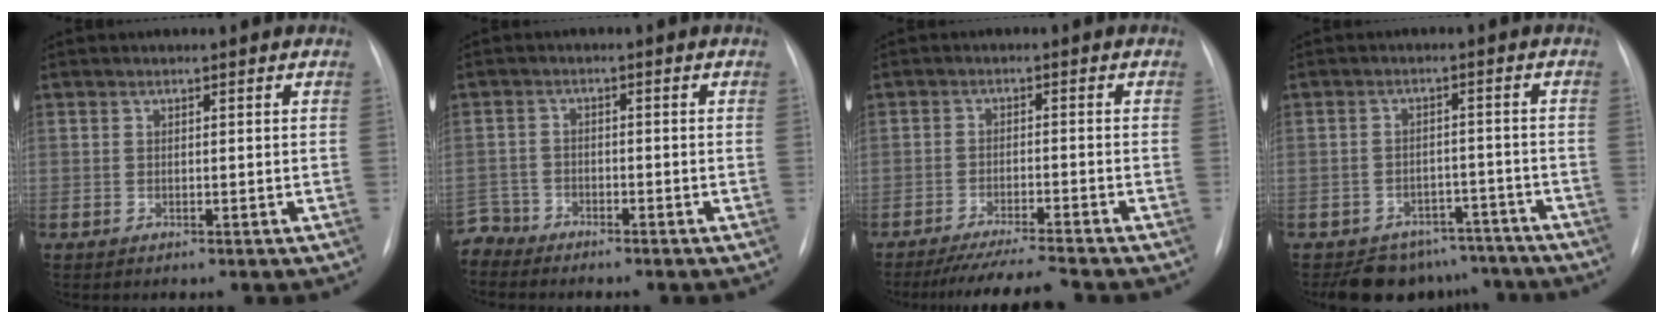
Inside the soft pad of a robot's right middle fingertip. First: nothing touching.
{"total": 3.7, "force": [-3.5, 0.7, -1.1], "torque": [0.027, -0.007, -0.067]}
{"total": 8.3, "force": [-7.6, -1.3, 3.3], "torque": [-0.042, -0.021, -0.124]}
{"total": 8.6, "force": [-7.3, 4.5, 0.4], "torque": [0.015, 0.023, -0.095]}